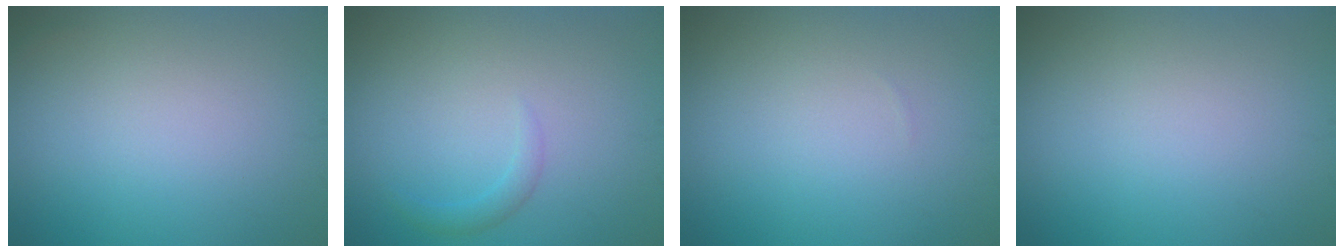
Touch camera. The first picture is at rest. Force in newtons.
{"total": 1.2, "press": 1.1, "slide": 0.1}
{"total": 0.0}
{"total": 0.0}